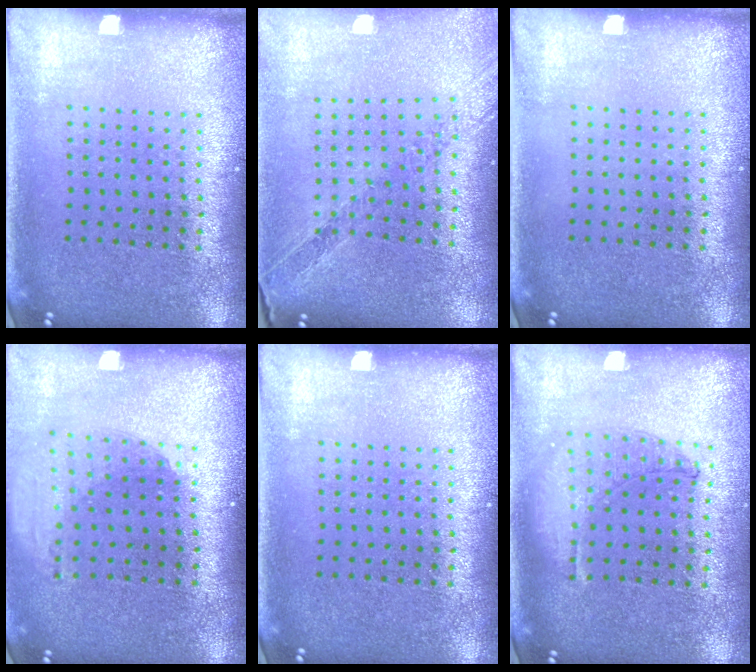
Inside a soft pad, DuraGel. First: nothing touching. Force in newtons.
{"total": 1.0, "press": 1.0, "slide": 0.1}
{"total": 0.0}
{"total": 1.9, "press": 1.5, "slide": 1.3}
{"total": 0.0}
{"total": 0.9, "press": 0.9, "slide": 0.2}